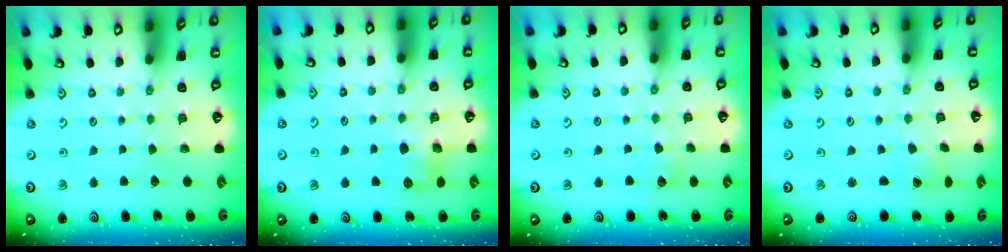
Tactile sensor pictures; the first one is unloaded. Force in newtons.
{"total": 6.7, "press": 6.7, "slide": 0.4}
{"total": 4.2, "press": 4.1, "slide": 0.5}
{"total": 1.0, "press": 1.0, "slide": 0.0}